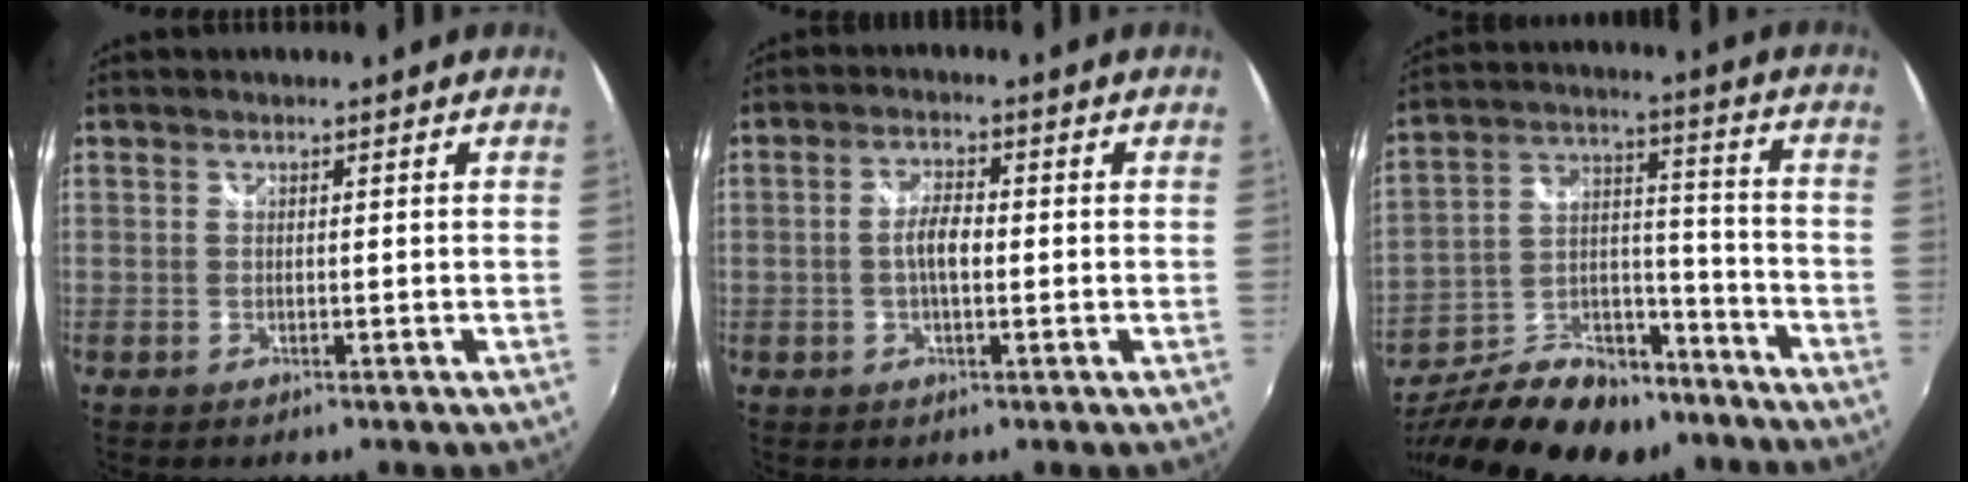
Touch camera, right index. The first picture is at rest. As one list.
[{"total": 4.0, "force": [-0.5, 1.6, 3.7], "torque": [-0.072, 0.007, -0.010]}, {"total": 25.5, "force": [-18.8, 12.1, 12.3], "torque": [-0.253, 0.020, -0.286]}]